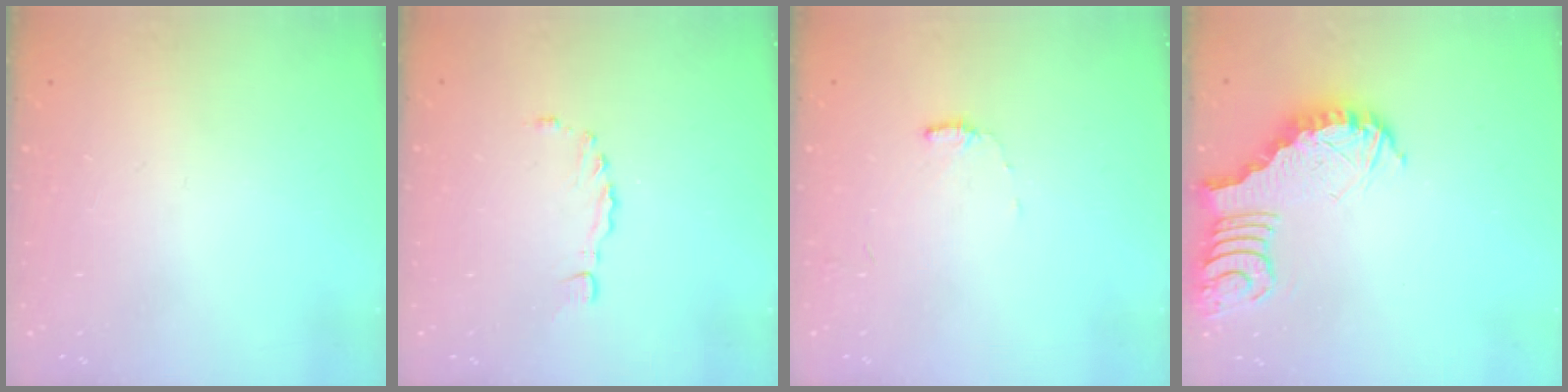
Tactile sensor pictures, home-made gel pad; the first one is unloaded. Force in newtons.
{"total": 2.9, "press": 2.9, "slide": 0.5}
{"total": 5.8, "press": 5.8, "slide": 0.5}
{"total": 3.9, "press": 3.9, "slide": 0.6}